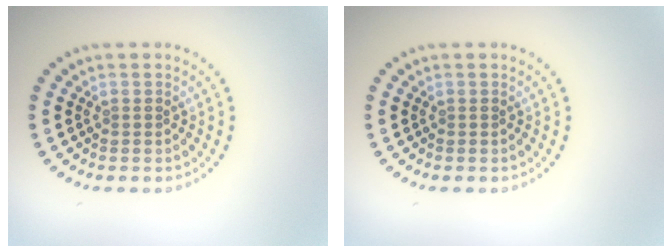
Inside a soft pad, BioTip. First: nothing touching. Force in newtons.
{"total": 0.0}